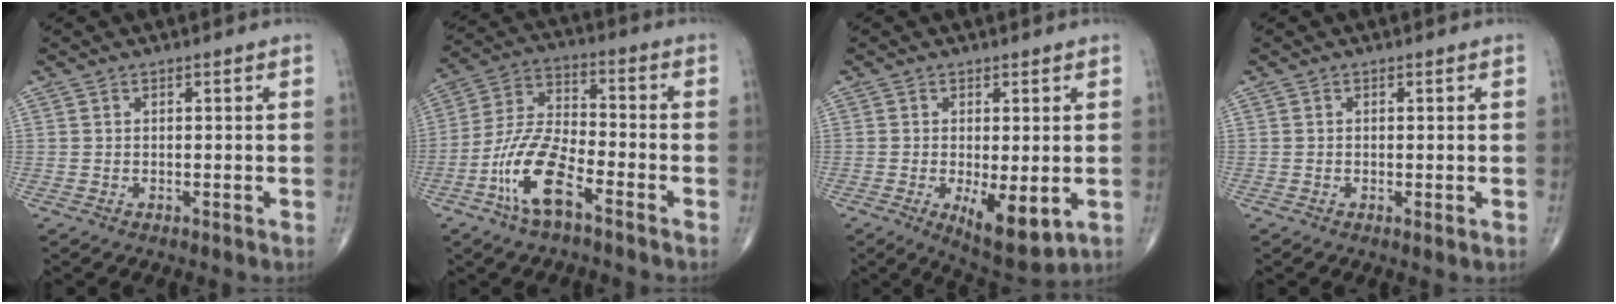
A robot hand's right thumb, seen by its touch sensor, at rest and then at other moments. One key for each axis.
{"total": 12.2, "fx": -6.3, "fy": 4.2, "fz": 9.6, "tx": -0.205, "ty": 0.036, "tz": -0.124}
{"total": 8.6, "fx": -2.0, "fy": 3.1, "fz": 7.8, "tx": -0.116, "ty": -0.024, "tz": -0.022}
{"total": 0.7, "fx": -0.2, "fy": 0.1, "fz": 0.7, "tx": -0.018, "ty": -0.004, "tz": -0.005}